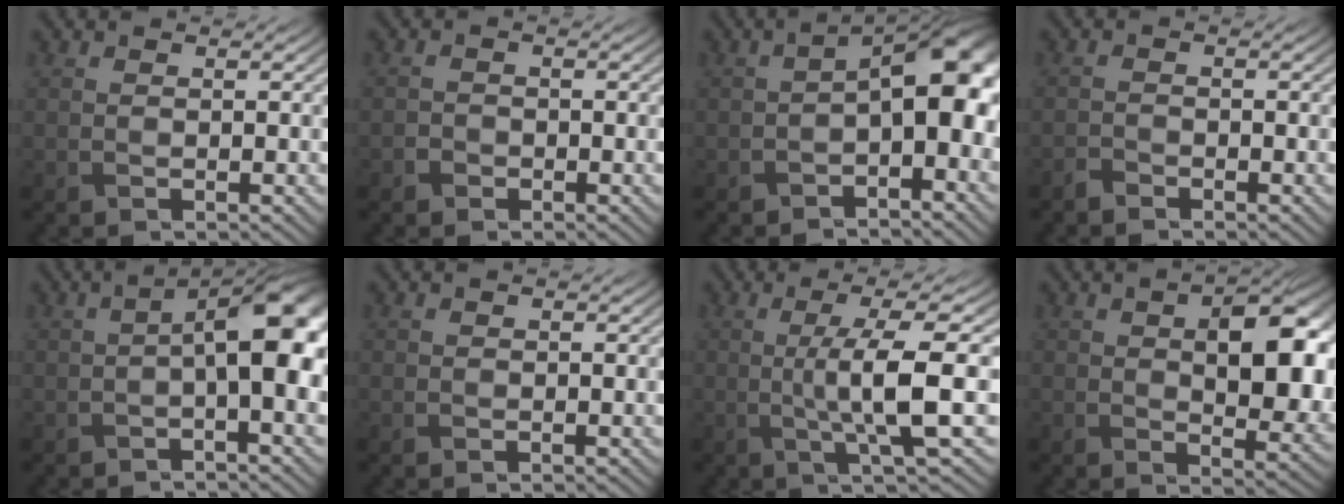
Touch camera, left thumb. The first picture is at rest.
{"total": 1.2, "force": [-0.8, 0.8, 0.2], "torque": [-0.002, 0.001, -0.017]}
{"total": 7.2, "force": [-0.8, 3.2, 6.4], "torque": [-0.100, 0.001, -0.014]}
{"total": 1.2, "force": [-1.1, 0.3, 0.3], "torque": [-0.008, 0.000, -0.027]}
{"total": 7.4, "force": [0.1, 2.2, 7.1], "torque": [-0.107, 0.005, 0.002]}
{"total": 0.0}
{"total": 7.9, "force": [-0.2, 1.4, 7.8], "torque": [-0.137, 0.007, -0.006]}
{"total": 9.5, "force": [1.5, 4.8, 8.0], "torque": [-0.127, -0.013, 0.031]}